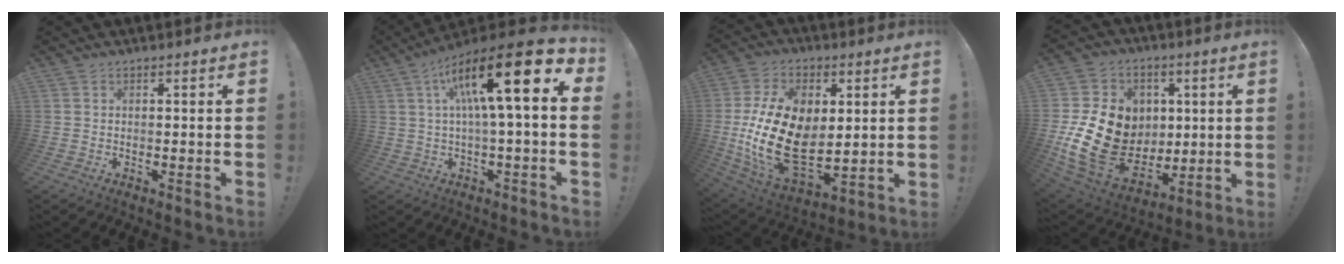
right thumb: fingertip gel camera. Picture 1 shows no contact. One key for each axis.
{"total": 20.2, "fx": 6.6, "fy": 4.3, "fz": 18.6, "tx": -0.288, "ty": -0.040, "tz": 0.100}
{"total": 25.2, "fx": 0.1, "fy": 16.8, "fz": 18.7, "tx": -0.375, "ty": -0.007, "tz": 0.022}
{"total": 22.9, "fx": -0.4, "fy": 18.3, "fz": 13.7, "tx": -0.265, "ty": -0.005, "tz": 0.042}